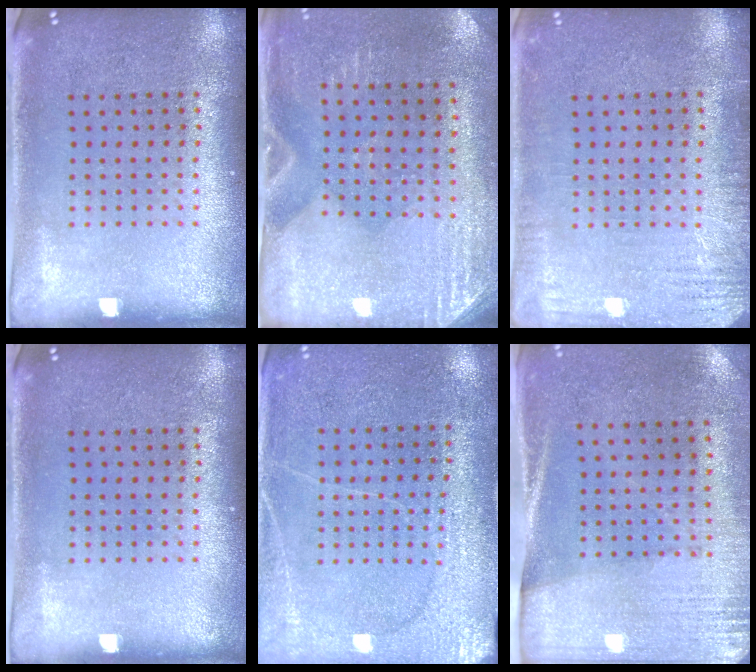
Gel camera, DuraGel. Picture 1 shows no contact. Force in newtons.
{"total": 2.9, "press": 2.5, "slide": 1.3}
{"total": 2.9, "press": 2.9, "slide": 0.4}
{"total": 0.0}
{"total": 2.8, "press": 2.7, "slide": 0.7}
{"total": 2.7, "press": 2.4, "slide": 1.4}